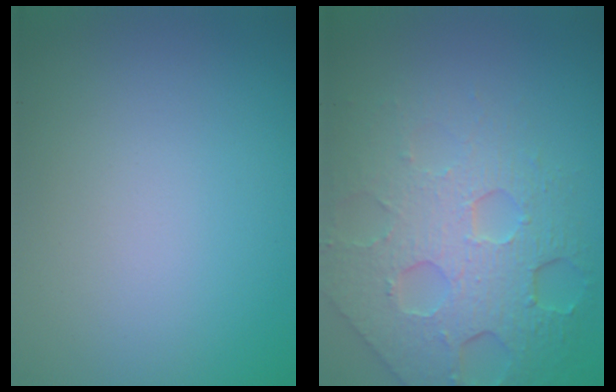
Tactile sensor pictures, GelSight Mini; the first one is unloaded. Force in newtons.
{"total": 8.2, "press": 5.6, "slide": 6.0}